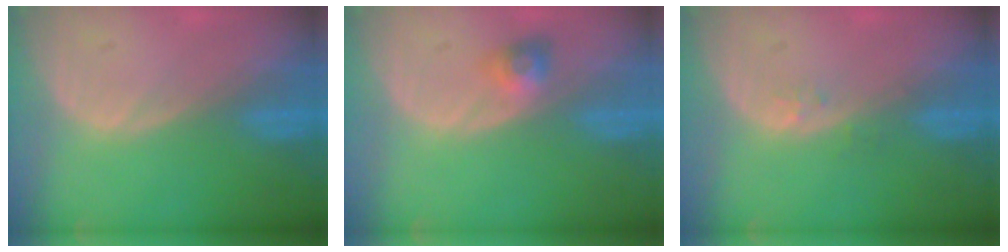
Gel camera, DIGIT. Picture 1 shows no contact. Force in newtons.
{"total": 2.9, "press": 2.7, "slide": 1.2}
{"total": 0.9, "press": 0.9, "slide": 0.2}